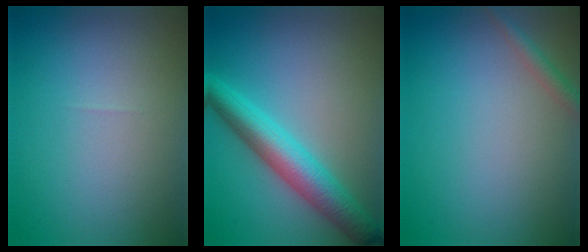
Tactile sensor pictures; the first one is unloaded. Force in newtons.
{"total": 5.8, "press": 5.8, "slide": 0.1}
{"total": 1.3, "press": 1.3, "slide": 0.0}